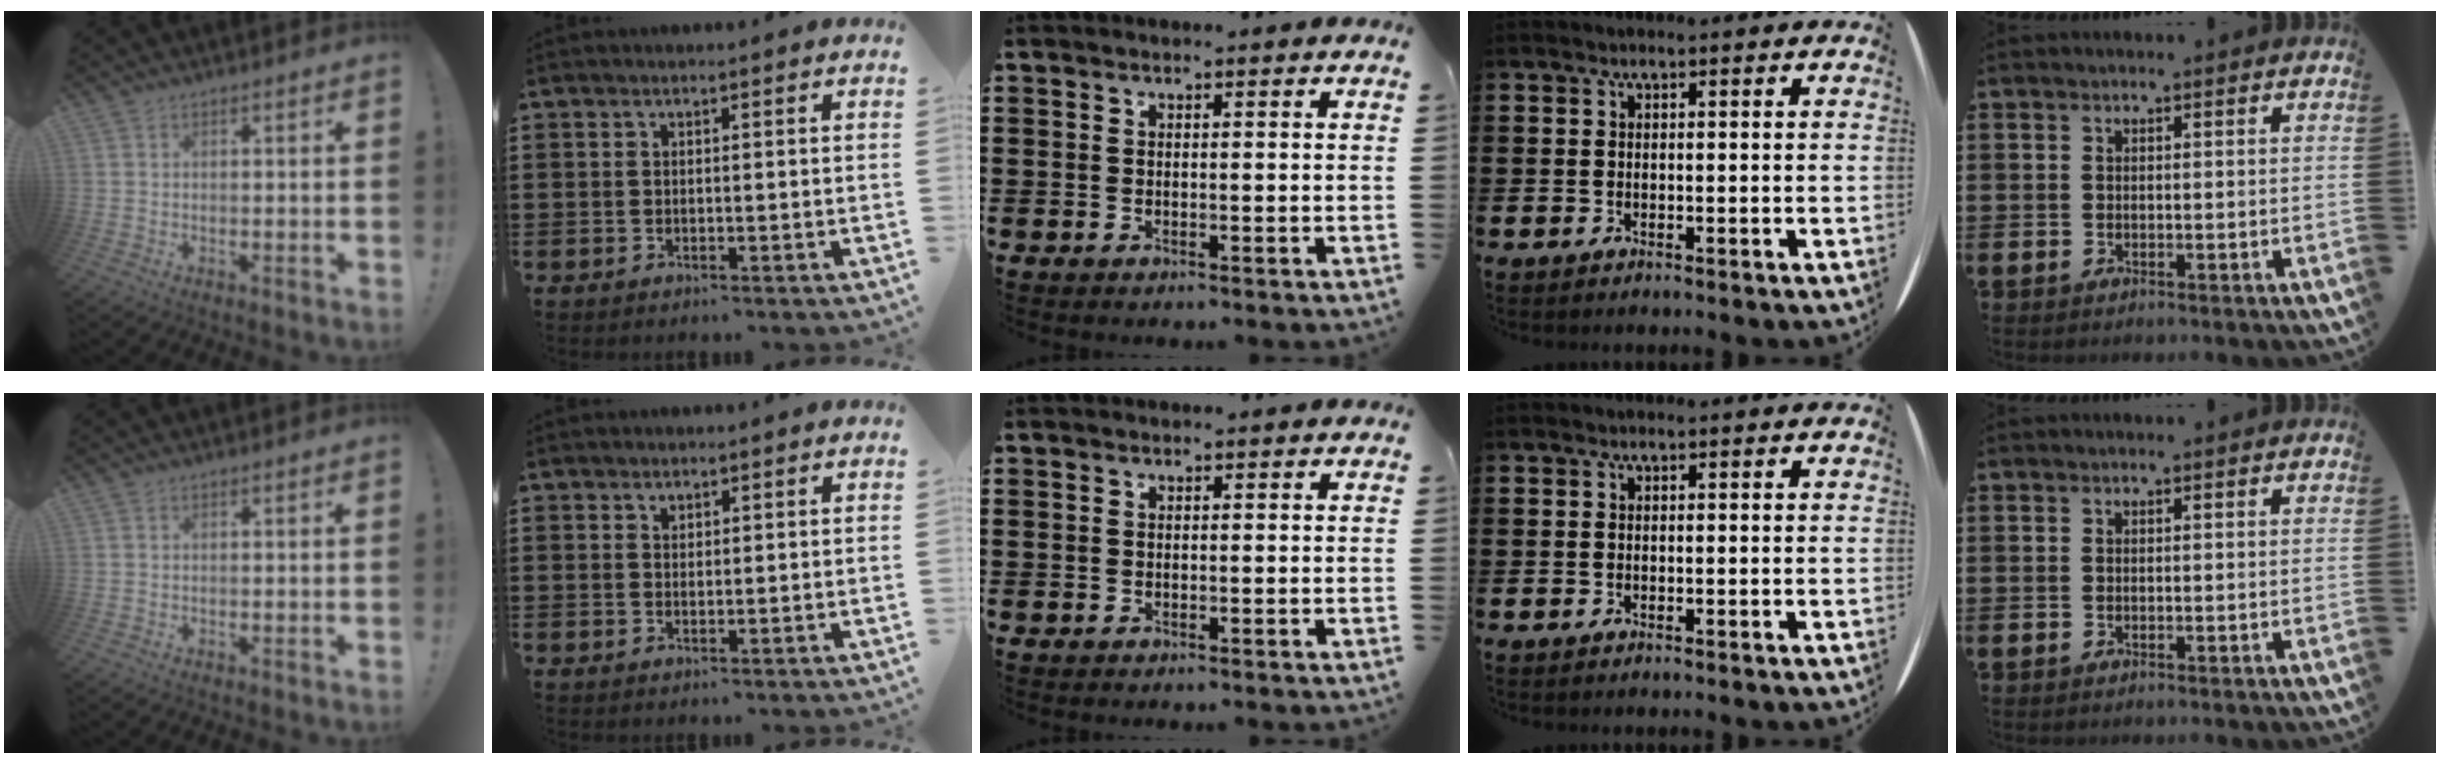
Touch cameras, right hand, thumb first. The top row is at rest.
{"index": {"total": 0.8, "force": [0.7, 0.3, 0.1], "torque": [-0.004, 0.000, 0.015]}}